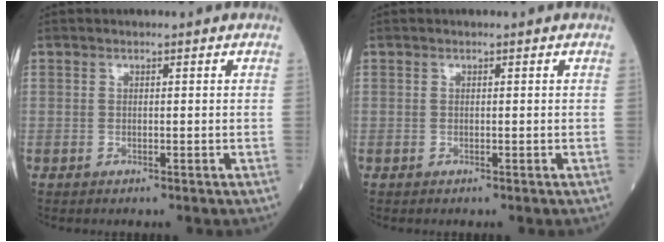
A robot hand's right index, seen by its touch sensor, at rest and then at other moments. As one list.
[{"total": 0.0}]